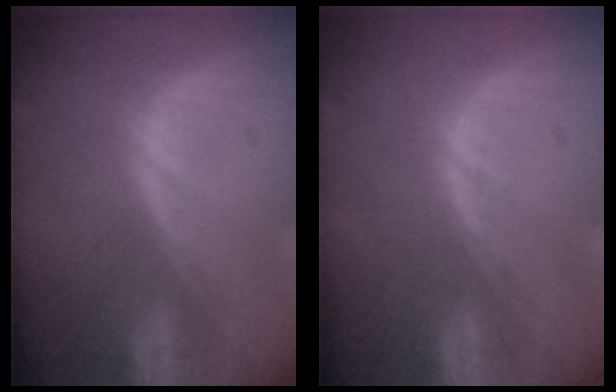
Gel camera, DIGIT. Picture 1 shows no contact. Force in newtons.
{"total": 0.6, "press": 0.6, "slide": 0.1}